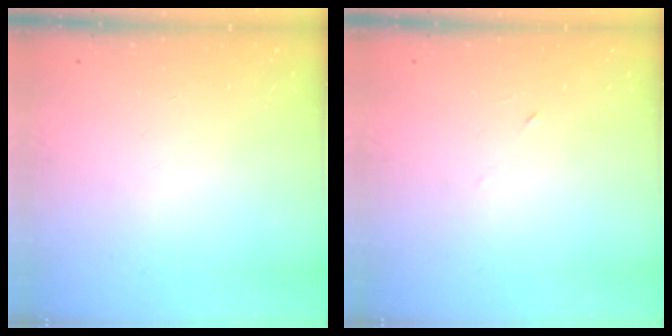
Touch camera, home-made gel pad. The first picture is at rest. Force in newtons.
{"total": 2.7, "press": 2.5, "slide": 1.0}